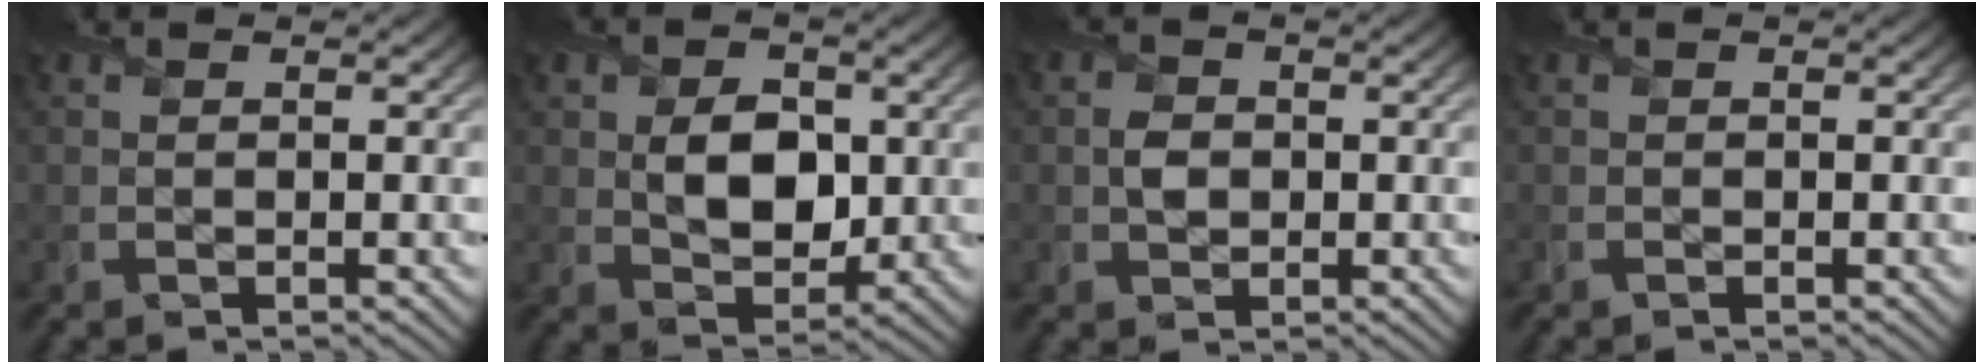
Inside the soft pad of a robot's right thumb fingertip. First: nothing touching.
{"total": 6.5, "force": [0.5, 4.5, 4.7], "torque": [-0.083, -0.007, 0.010]}
{"total": 1.8, "force": [0.1, 1.6, 0.8], "torque": [-0.016, 0.000, -0.002]}
{"total": 0.0}